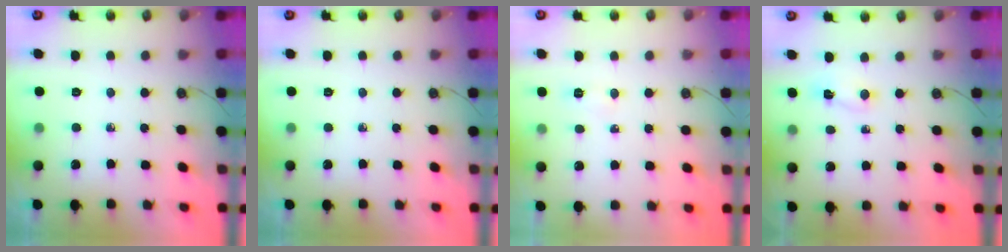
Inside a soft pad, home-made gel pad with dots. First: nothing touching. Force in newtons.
{"total": 0.0}
{"total": 4.9, "press": 4.7, "slide": 1.4}
{"total": 2.0, "press": 1.6, "slide": 1.2}